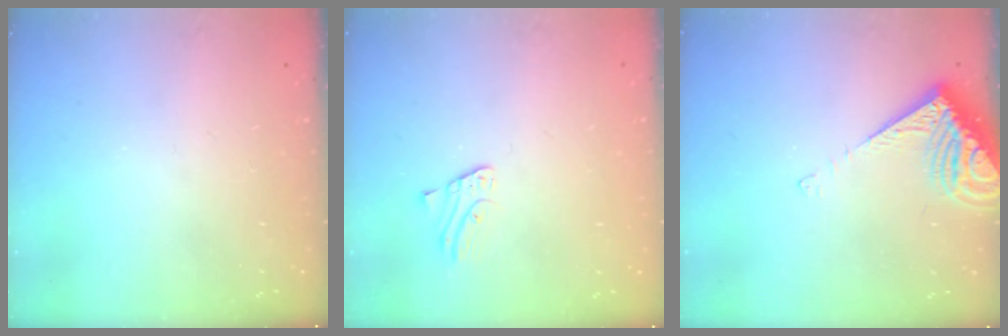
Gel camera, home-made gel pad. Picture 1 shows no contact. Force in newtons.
{"total": 1.4, "press": 1.4, "slide": 0.1}
{"total": 7.9, "press": 7.9, "slide": 1.0}